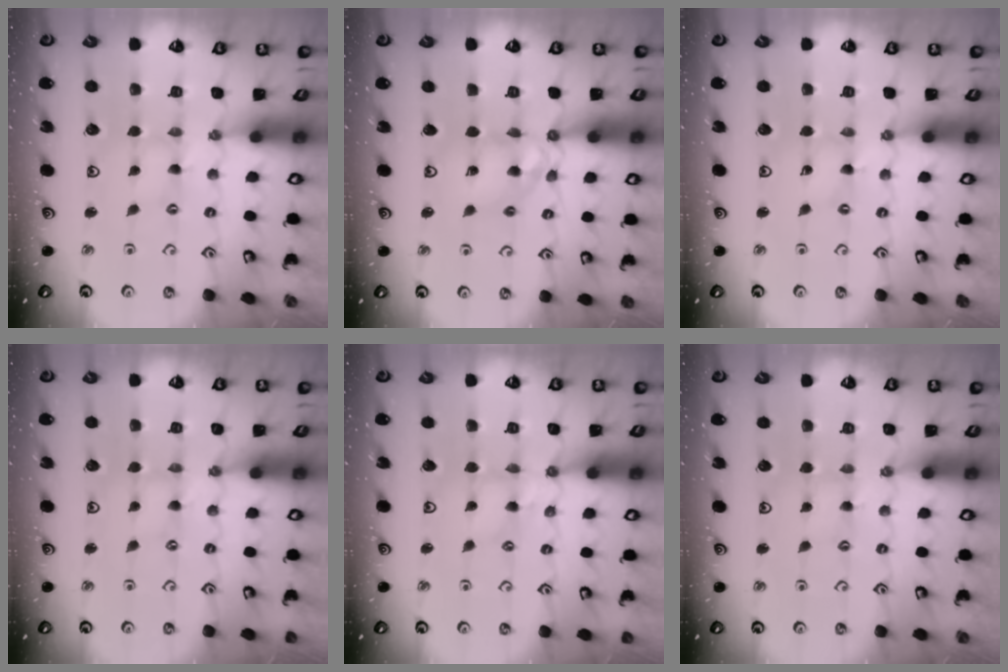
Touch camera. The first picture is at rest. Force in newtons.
{"total": 10.2, "press": 10.2, "slide": 1.0}
{"total": 0.0}
{"total": 0.0}
{"total": 2.7, "press": 2.7, "slide": 0.3}
{"total": 1.9, "press": 1.9, "slide": 0.4}